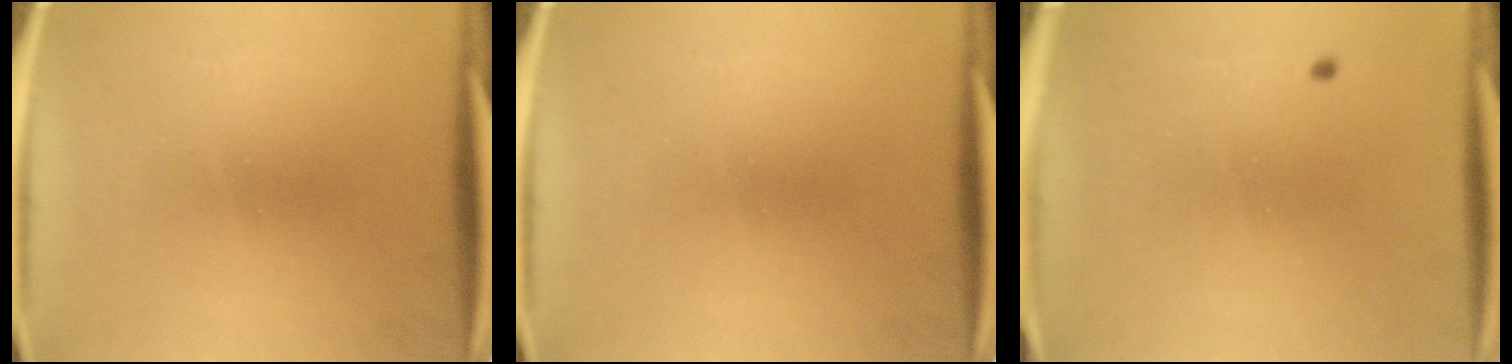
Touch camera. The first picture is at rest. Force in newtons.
{"total": 0.0}
{"total": 0.6}